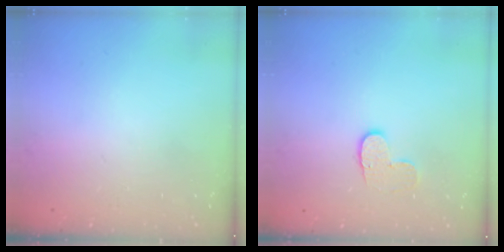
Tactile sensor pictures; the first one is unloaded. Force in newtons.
{"total": 6.3, "press": 6.3, "slide": 0.7}